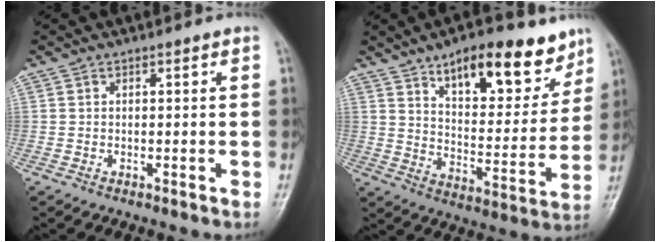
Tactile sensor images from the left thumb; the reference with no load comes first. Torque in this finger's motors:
{"motor_torque": [0.53, 0.44, 1.54, -1.23, 0.28]}